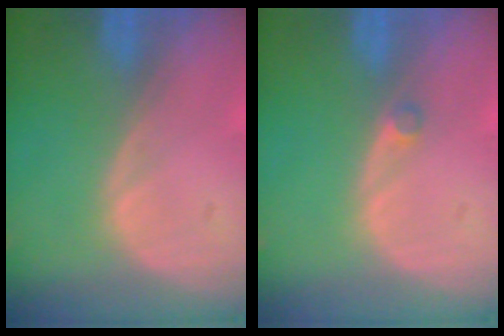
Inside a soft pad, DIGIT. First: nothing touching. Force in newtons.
{"total": 1.0, "press": 0.9, "slide": 0.5}